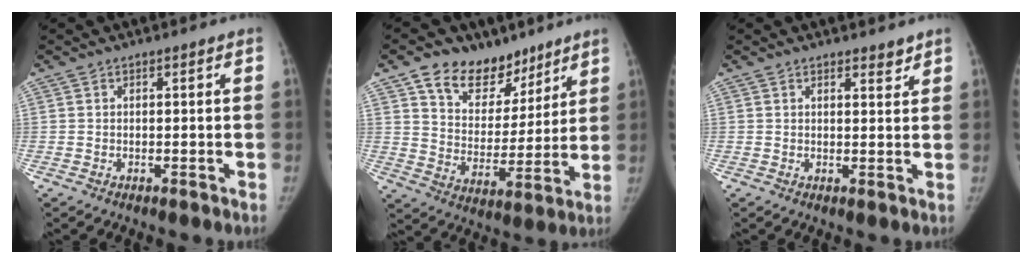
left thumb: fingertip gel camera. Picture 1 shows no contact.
{"total": 15.3, "force": [10.3, 9.9, 5.6], "torque": [-0.036, -0.053, 0.177]}
{"total": 2.0, "force": [1.7, 0.6, 0.7], "torque": [0.000, -0.013, 0.023]}